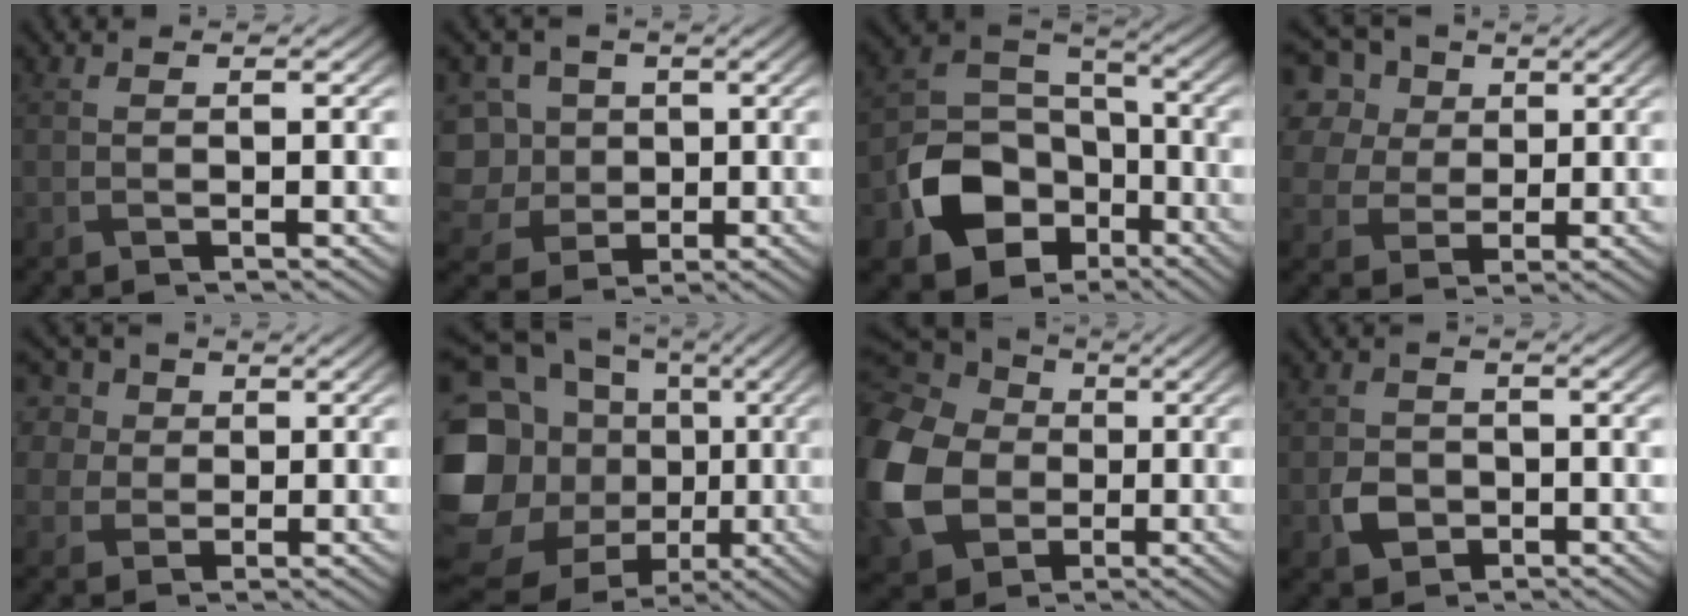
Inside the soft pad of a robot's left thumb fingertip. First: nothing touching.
{"total": 10.0, "force": [1.1, 8.9, 4.4], "torque": [-0.154, 0.019, -0.003]}
{"total": 12.2, "force": [-5.3, 9.1, 6.1], "torque": [-0.138, -0.027, -0.102]}
{"total": 14.6, "force": [5.8, 11.2, 7.2], "torque": [-0.229, 0.036, 0.116]}
{"total": 10.5, "force": [5.0, 7.6, 5.1], "torque": [-0.149, 0.030, 0.067]}
{"total": 22.5, "force": [-1.9, 19.5, 11.1], "torque": [-0.283, 0.014, -0.045]}
{"total": 16.4, "force": [-0.9, 13.8, 8.8], "torque": [-0.276, -0.020, -0.014]}
{"total": 3.1, "force": [-1.1, 2.6, 1.3], "torque": [-0.029, -0.004, -0.021]}